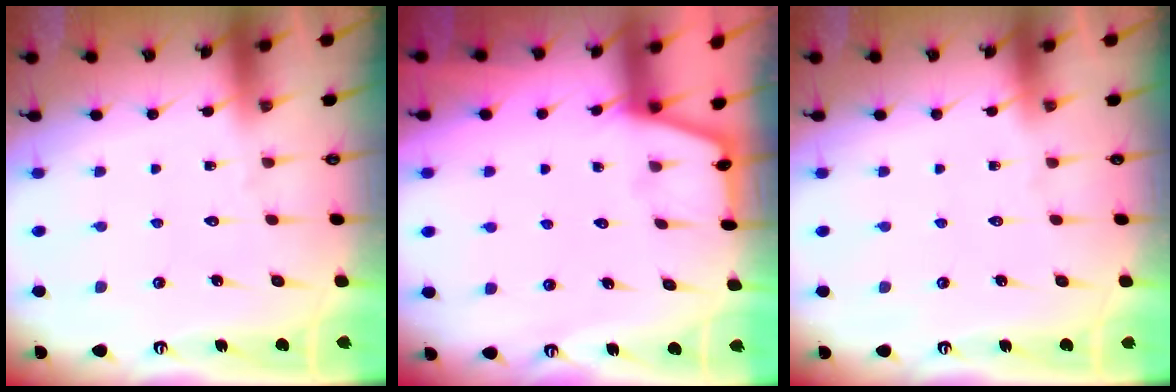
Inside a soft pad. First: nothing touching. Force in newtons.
{"total": 1.2, "press": 1.2, "slide": 0.3}
{"total": 0.0}